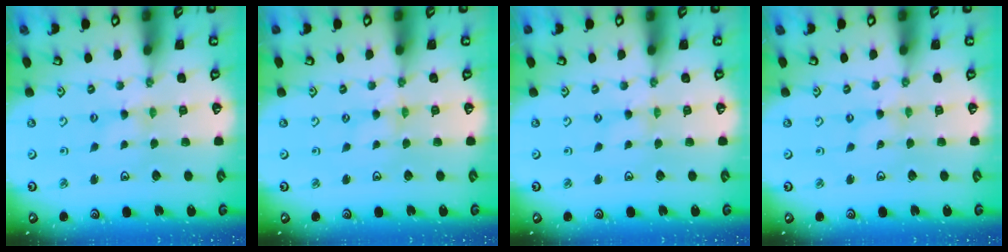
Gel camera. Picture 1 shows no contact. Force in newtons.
{"total": 0.7, "press": 0.7, "slide": 0.2}
{"total": 0.0}
{"total": 0.6, "press": 0.6, "slide": 0.1}